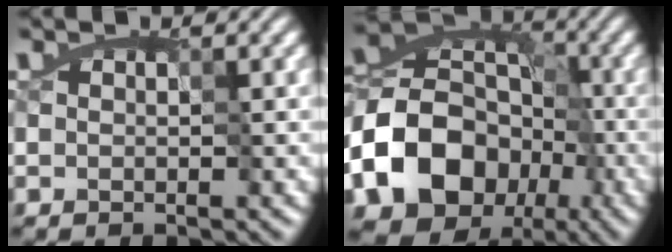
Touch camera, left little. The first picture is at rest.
{"total": 14.3, "force": [-6.4, 10.8, 6.9], "torque": [-0.133, -0.007, -0.112]}